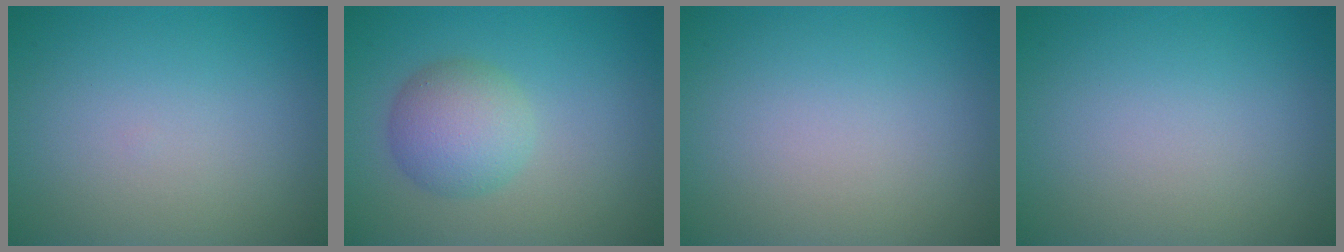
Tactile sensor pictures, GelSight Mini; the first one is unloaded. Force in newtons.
{"total": 4.1, "press": 4.1, "slide": 0.1}
{"total": 0.0}
{"total": 0.0}